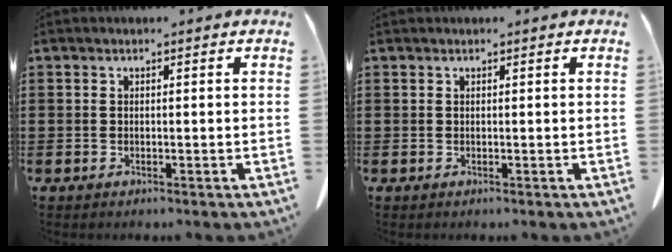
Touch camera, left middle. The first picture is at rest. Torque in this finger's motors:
{"motor_torque": [0.65, 0.26, 0.00, 0.01]}